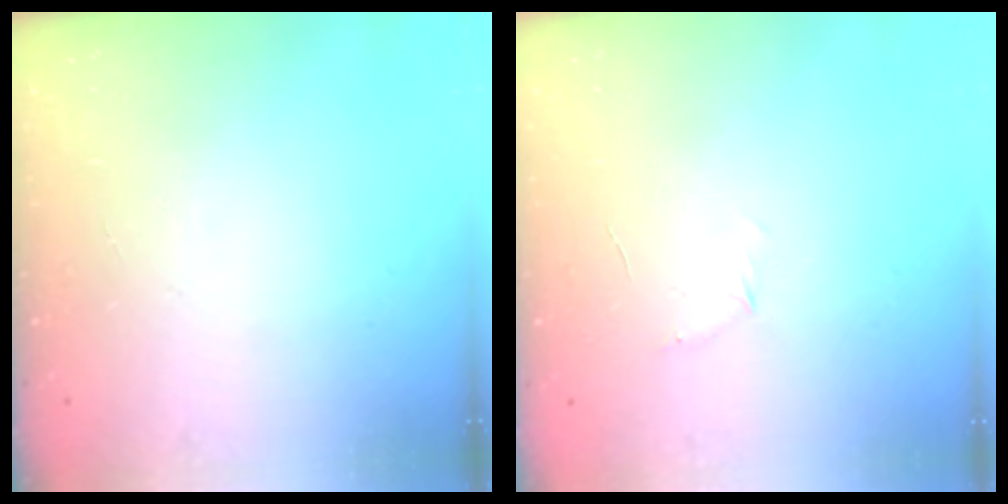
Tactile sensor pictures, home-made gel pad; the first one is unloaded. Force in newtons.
{"total": 3.8, "press": 3.6, "slide": 1.1}